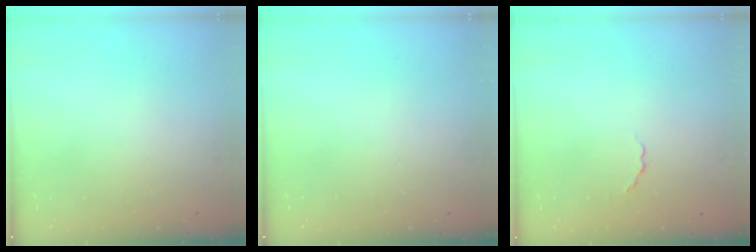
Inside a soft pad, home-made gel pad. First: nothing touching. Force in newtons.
{"total": 0.0}
{"total": 2.4, "press": 2.2, "slide": 1.0}